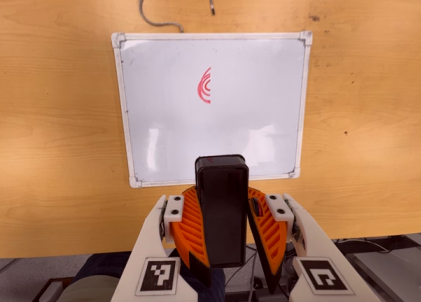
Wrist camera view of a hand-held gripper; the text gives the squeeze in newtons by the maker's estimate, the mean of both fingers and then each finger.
{"total": 10.9, "left": 11.2, "right": 10.6}